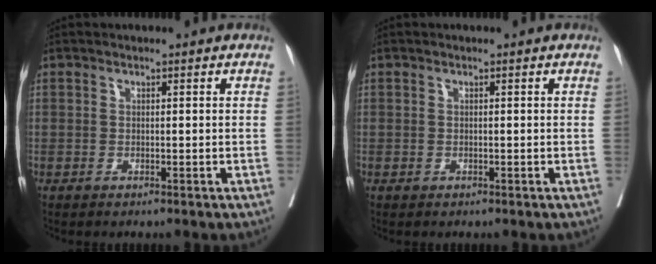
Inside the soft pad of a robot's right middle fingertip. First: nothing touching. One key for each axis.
{"total": 0.0}